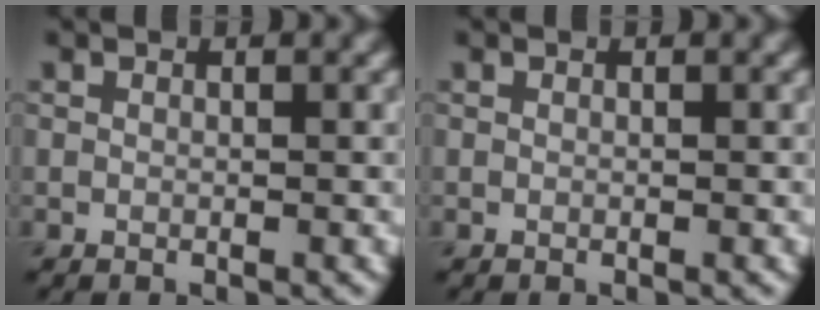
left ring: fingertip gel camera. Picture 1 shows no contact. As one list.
[{"total": 0.0}]